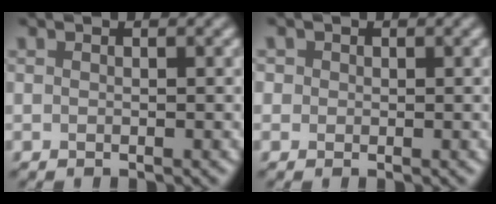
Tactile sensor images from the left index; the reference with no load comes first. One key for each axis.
{"total": 1.1, "fx": 0.0, "fy": 1.1, "fz": 0.1, "tx": 0.001, "ty": -0.005, "tz": -0.004}